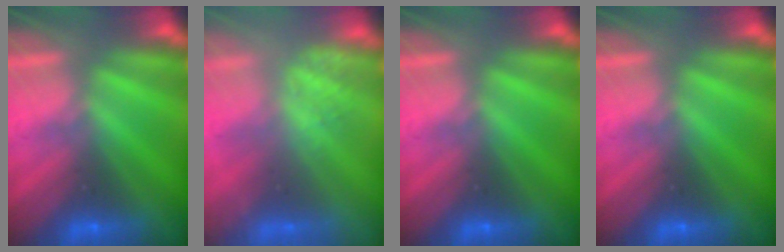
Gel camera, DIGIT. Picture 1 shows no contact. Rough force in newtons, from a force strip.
{"total": 2.4}
{"total": 0.0}
{"total": 0.0}